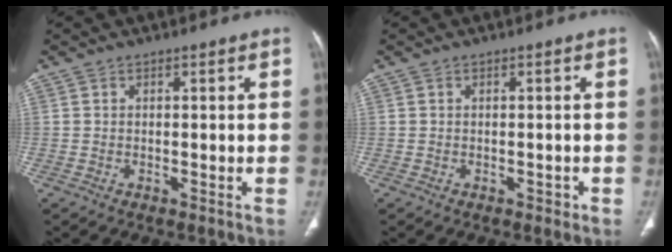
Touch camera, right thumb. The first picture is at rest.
{"total": 0.9, "force": [-0.4, 0.7, 0.4], "torque": [-0.003, 0.001, -0.004]}